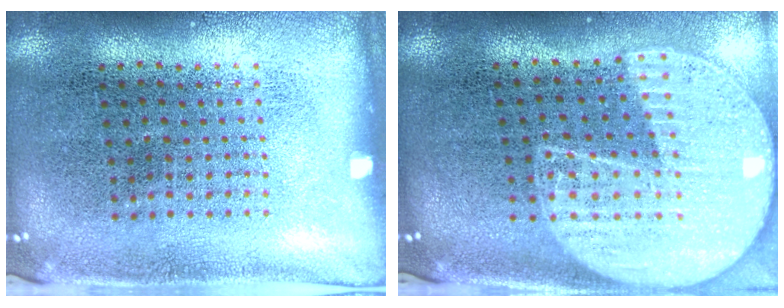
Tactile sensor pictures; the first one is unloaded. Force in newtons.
{"total": 2.3, "press": 2.0, "slide": 1.1}